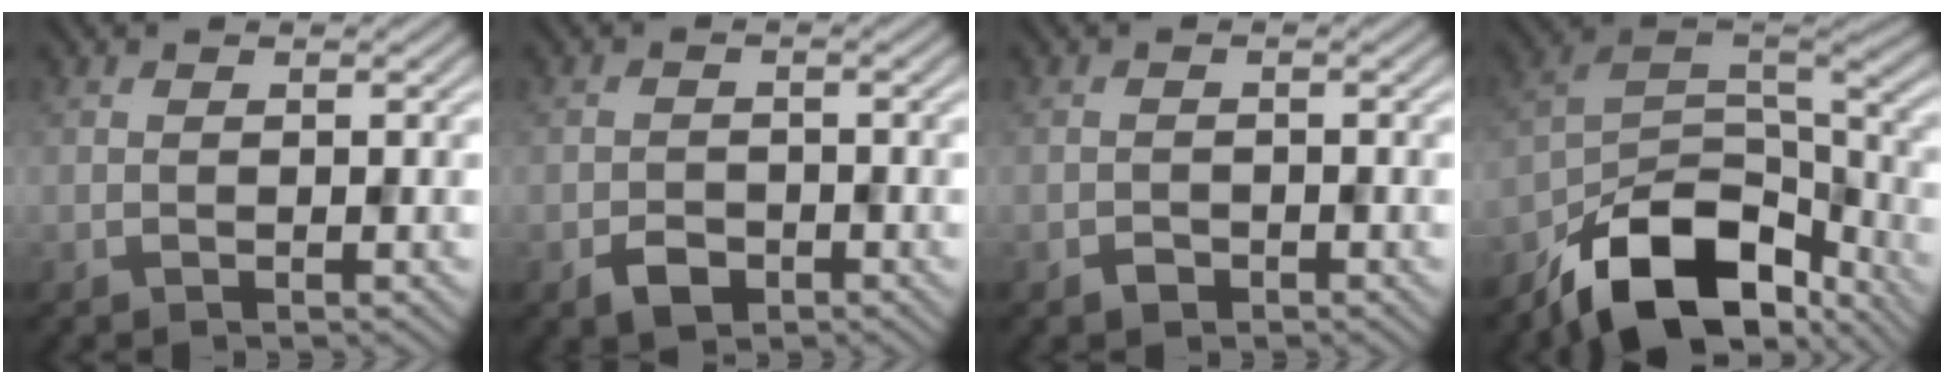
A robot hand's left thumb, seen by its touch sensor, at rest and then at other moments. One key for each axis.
{"total": 2.6, "fx": -1.5, "fy": 1.7, "fz": 1.2, "tx": -0.024, "ty": -0.002, "tz": -0.031}
{"total": 1.2, "fx": -0.8, "fy": 0.8, "fz": 0.3, "tx": -0.007, "ty": 0.000, "tz": -0.017}
{"total": 14.0, "fx": -9.7, "fy": 6.3, "fz": 7.9, "tx": -0.147, "ty": -0.015, "tz": -0.175}